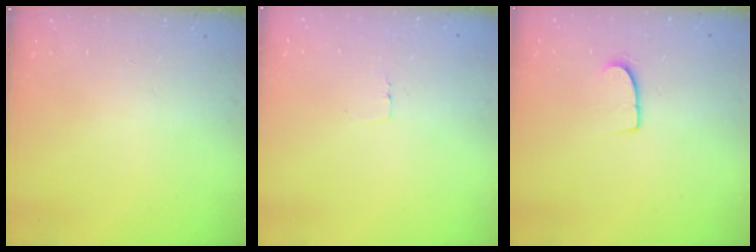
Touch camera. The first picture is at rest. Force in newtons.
{"total": 2.3, "press": 2.3, "slide": 0.1}
{"total": 7.1, "press": 7.1, "slide": 0.5}